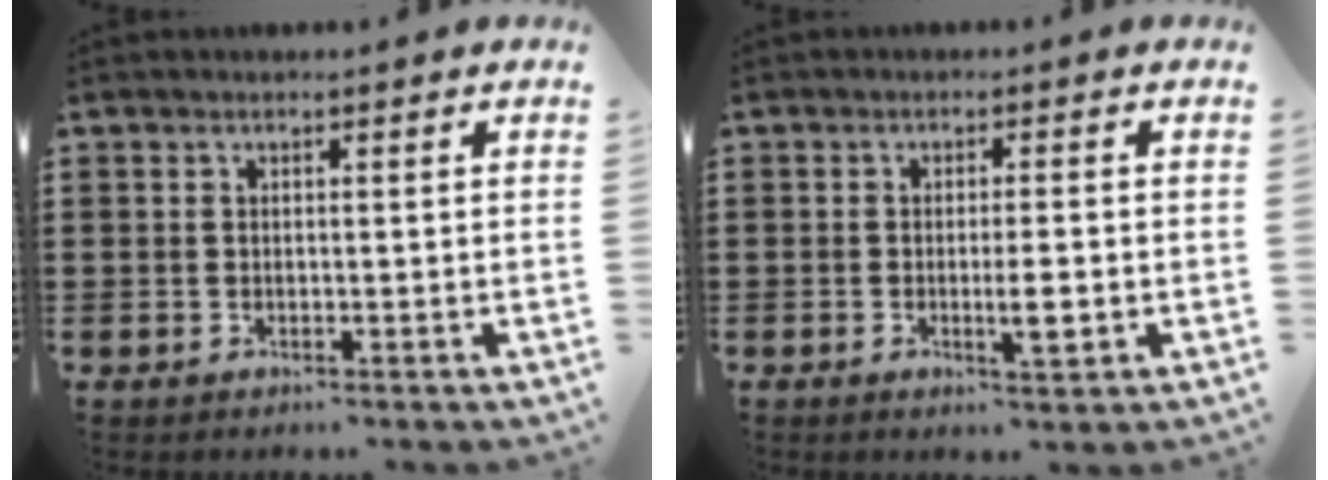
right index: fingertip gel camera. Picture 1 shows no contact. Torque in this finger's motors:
{"motor_torque": [0.51, -0.20, 0.27, 0.08]}